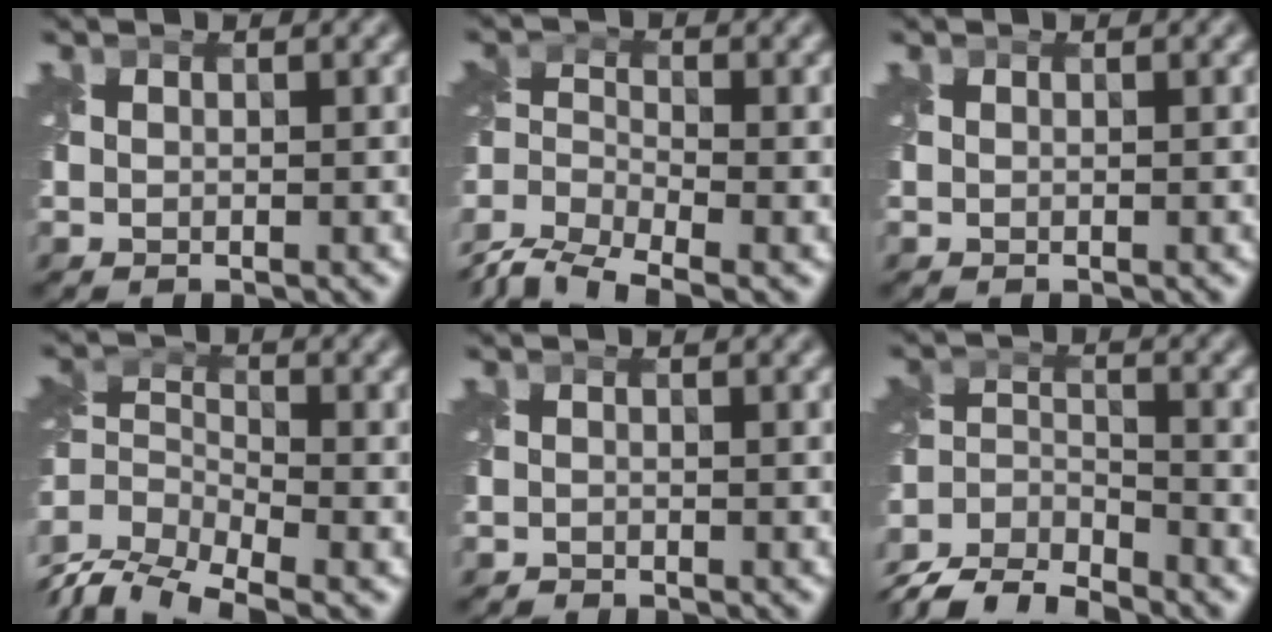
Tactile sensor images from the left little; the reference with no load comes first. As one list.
[{"total": 8.1, "force": [-6.5, 2.7, 3.8], "torque": [-0.075, -0.019, -0.128]}, {"total": 0.0}, {"total": 7.2, "force": [-4.0, 3.4, 4.9], "torque": [-0.092, -0.004, -0.089]}, {"total": 0.5, "force": [-0.5, 0.1, -0.1], "torque": [0.003, -0.003, -0.011]}, {"total": 7.5, "force": [-7.0, 1.8, 2.2], "torque": [-0.044, -0.013, -0.132]}]